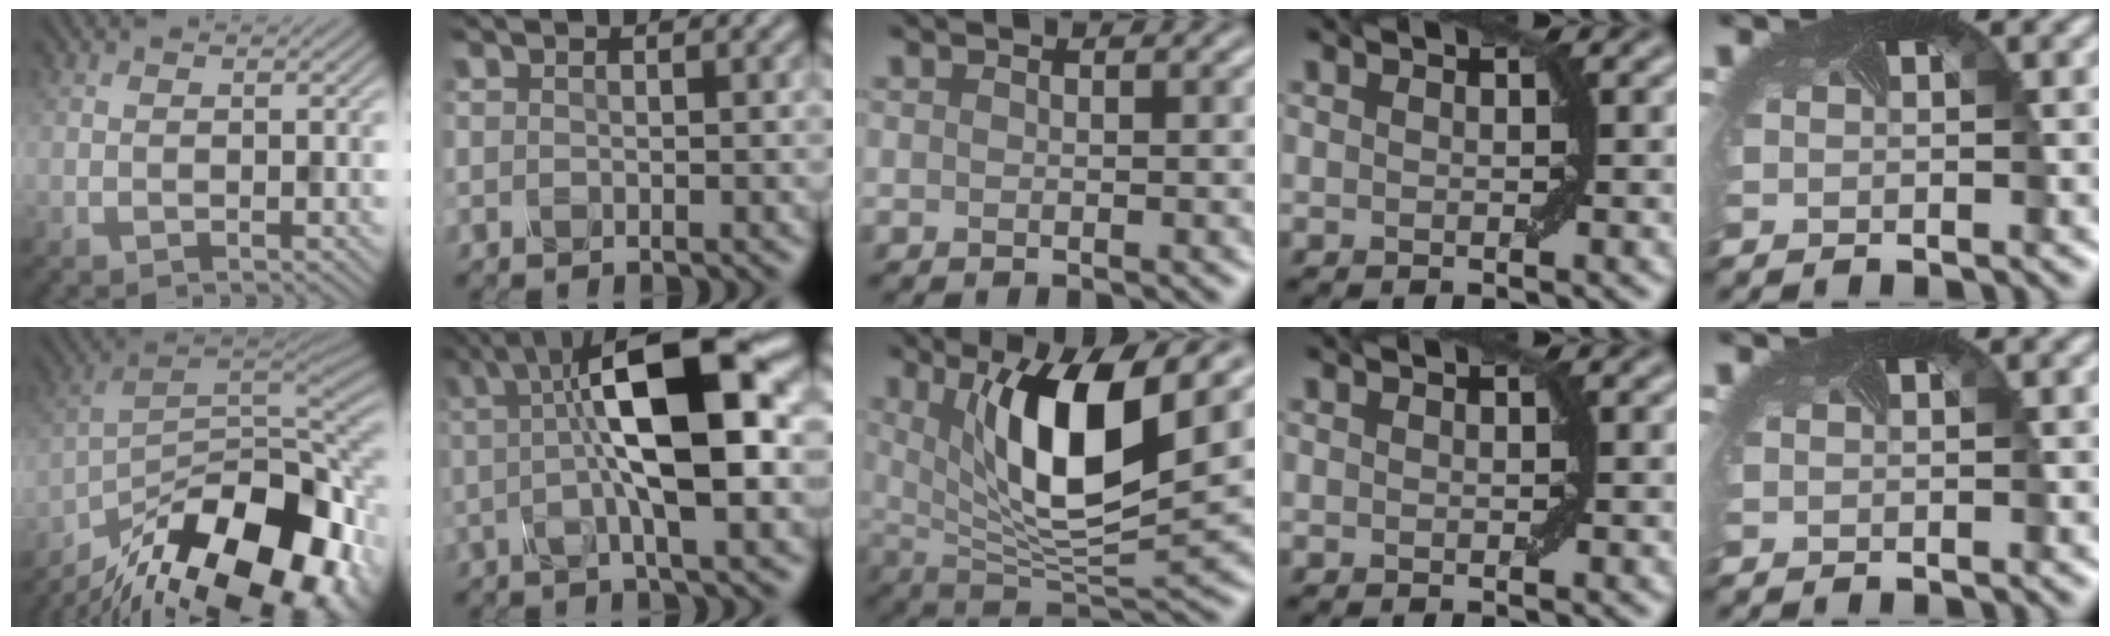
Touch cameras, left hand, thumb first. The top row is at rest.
{"thumb": {"total": 19.5, "force": [-12.7, 7.8, 12.6], "torque": [-0.215, -0.027, -0.198]}, "index": {"total": 10.7, "force": [1.5, 2.7, 10.2], "torque": [-0.154, 0.016, 0.020]}, "middle": {"total": 9.8, "force": [3.0, 3.0, 8.8], "torque": [-0.142, -0.018, 0.058]}}